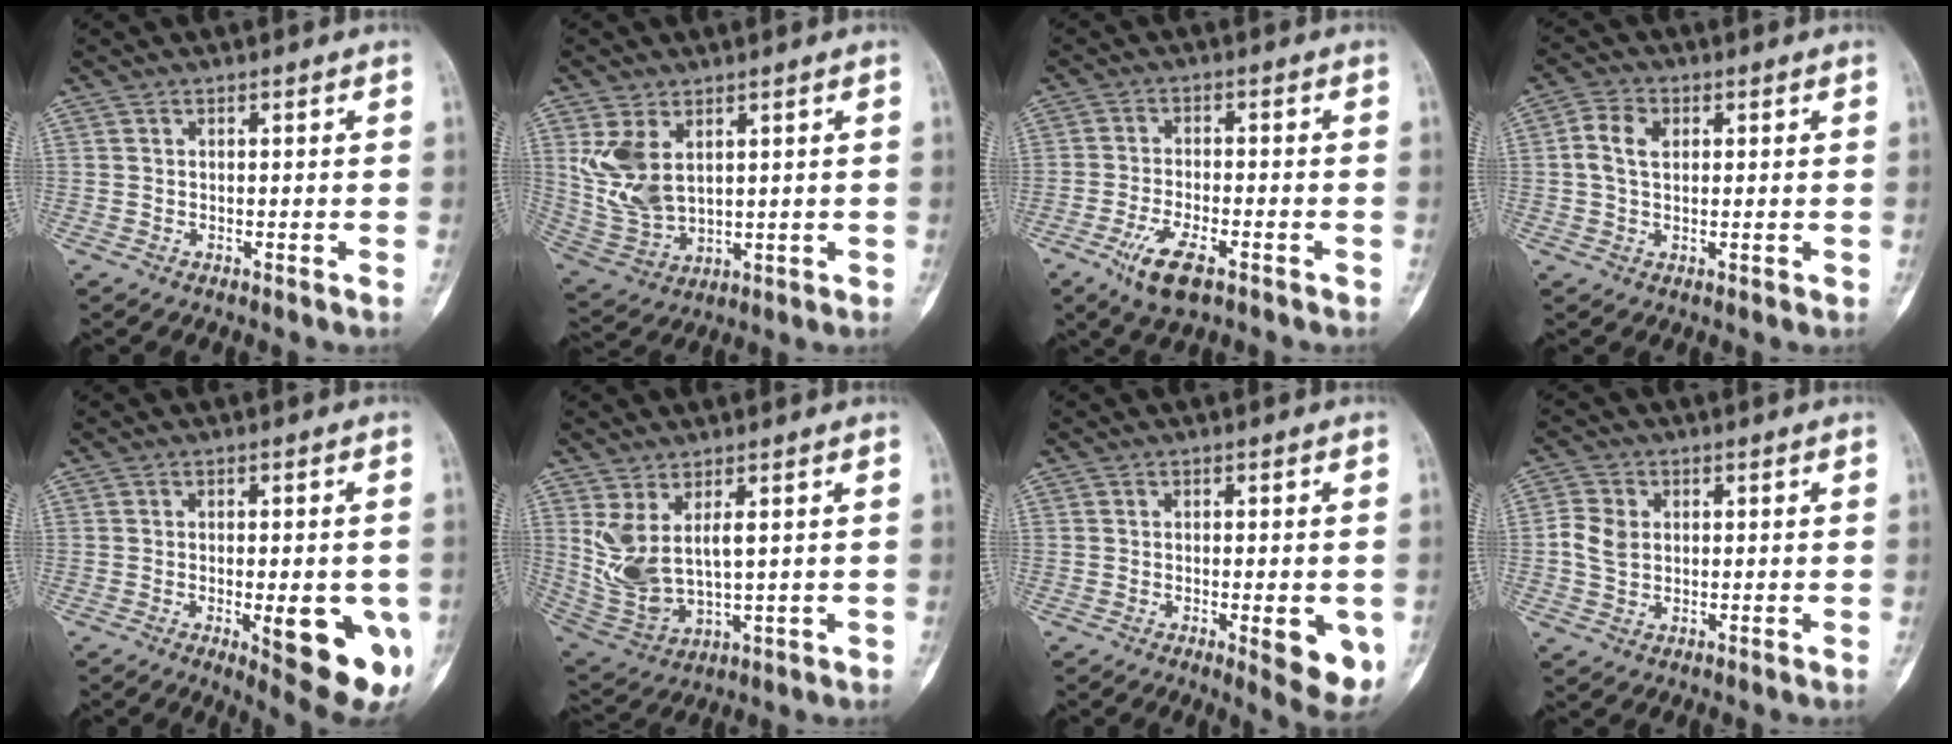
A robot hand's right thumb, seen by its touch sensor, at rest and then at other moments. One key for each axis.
{"total": 10.3, "fx": 3.1, "fy": 6.5, "fz": 7.3, "tx": -0.139, "ty": -0.014, "tz": 0.081}
{"total": 8.0, "fx": -4.3, "fy": 3.2, "fz": 5.9, "tx": -0.113, "ty": 0.010, "tz": -0.075}
{"total": 5.3, "fx": 0.7, "fy": 3.8, "fz": 3.6, "tx": -0.066, "ty": 0.010, "tz": 0.008}
{"total": 13.6, "fx": -3.6, "fy": 4.4, "fz": 12.3, "tx": -0.125, "ty": -0.012, "tz": -0.034}
{"total": 10.2, "fx": 2.3, "fy": 5.3, "fz": 8.4, "tx": -0.164, "ty": -0.015, "tz": 0.069}
{"total": 8.6, "fx": -2.4, "fy": 2.9, "fz": 7.8, "tx": -0.078, "ty": -0.011, "tz": -0.025}
{"total": 4.9, "fx": 0.2, "fy": 3.9, "fz": 3.0, "tx": -0.053, "ty": 0.007, "tz": -0.001}